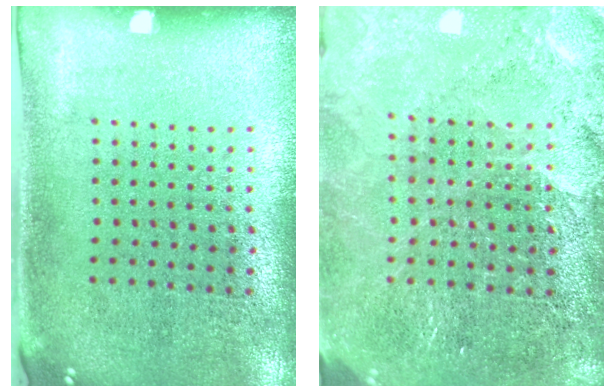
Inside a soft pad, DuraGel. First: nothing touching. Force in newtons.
{"total": 3.4, "press": 3.1, "slide": 1.4}